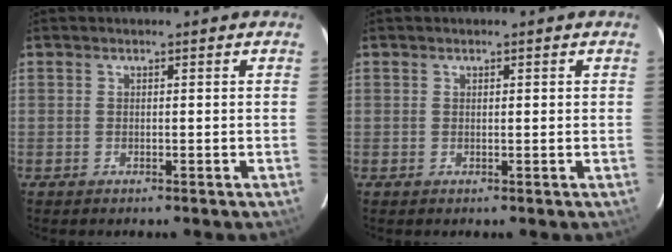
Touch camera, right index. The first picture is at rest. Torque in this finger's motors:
{"motor_torque": [-0.11, -0.02, -0.01, 0.00]}